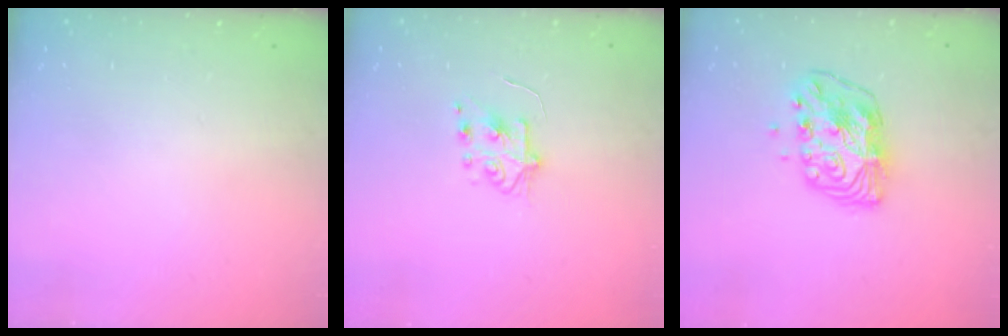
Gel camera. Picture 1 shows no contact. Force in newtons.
{"total": 5.8, "press": 5.8, "slide": 0.6}
{"total": 11.4, "press": 11.4, "slide": 0.8}